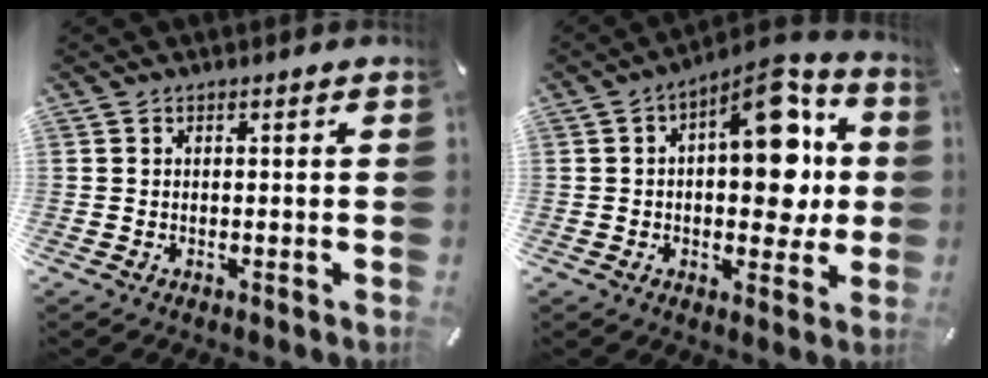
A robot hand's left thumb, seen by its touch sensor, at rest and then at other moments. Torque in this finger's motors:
{"motor_torque": [2.45, 2.45, 0.23, -0.03, 0.15]}